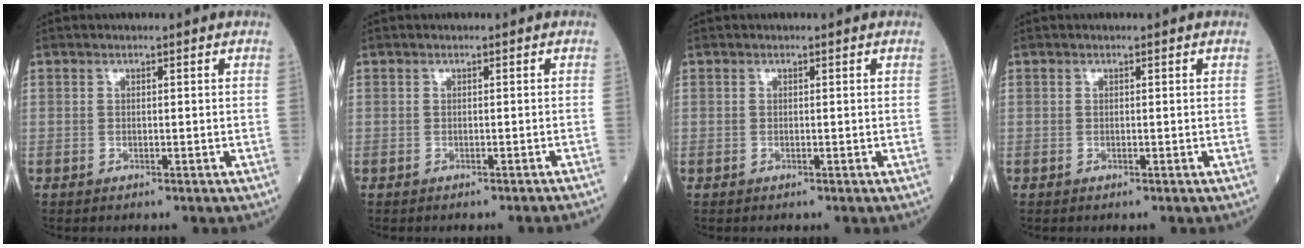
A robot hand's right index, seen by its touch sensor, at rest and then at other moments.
{"total": 3.3, "force": [-3.1, -0.6, 0.9], "torque": [-0.008, -0.008, -0.033]}
{"total": 0.0}
{"total": 0.0}